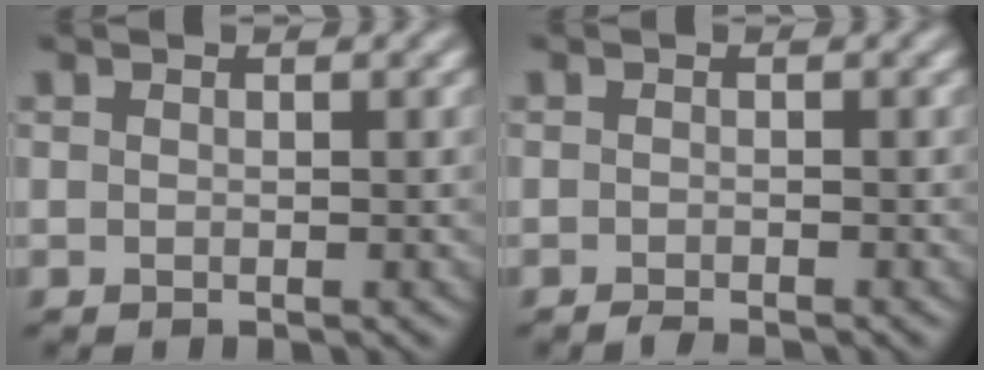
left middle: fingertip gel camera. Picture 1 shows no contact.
{"total": 0.9, "force": [-0.9, -0.1, 0.2], "torque": [-0.001, 0.003, -0.017]}